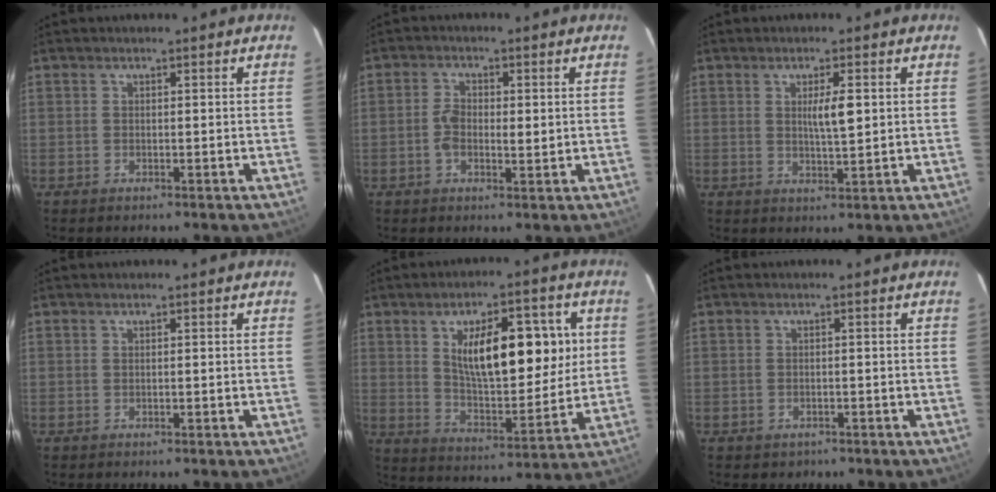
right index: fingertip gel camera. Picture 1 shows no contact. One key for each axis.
{"total": 4.2, "fx": 0.0, "fy": 2.2, "fz": 3.6, "tx": -0.071, "ty": 0.007, "tz": -0.002}
{"total": 3.8, "fx": 0.8, "fy": 0.5, "fz": 3.7, "tx": -0.061, "ty": -0.003, "tz": 0.013}
{"total": 0.0}
{"total": 16.0, "fx": 4.2, "fy": 6.1, "fz": 14.1, "tx": -0.221, "ty": 0.017, "tz": 0.073}
{"total": 1.4, "fx": -0.8, "fy": 1.1, "fz": 0.2, "tx": -0.009, "ty": 0.003, "tz": -0.006}